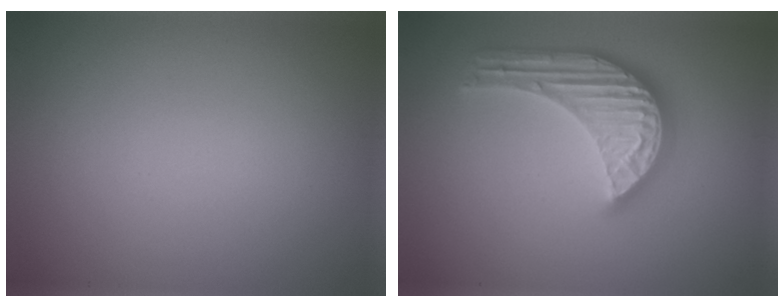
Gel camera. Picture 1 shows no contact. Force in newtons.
{"total": 5.6, "press": 5.6, "slide": 0.6}